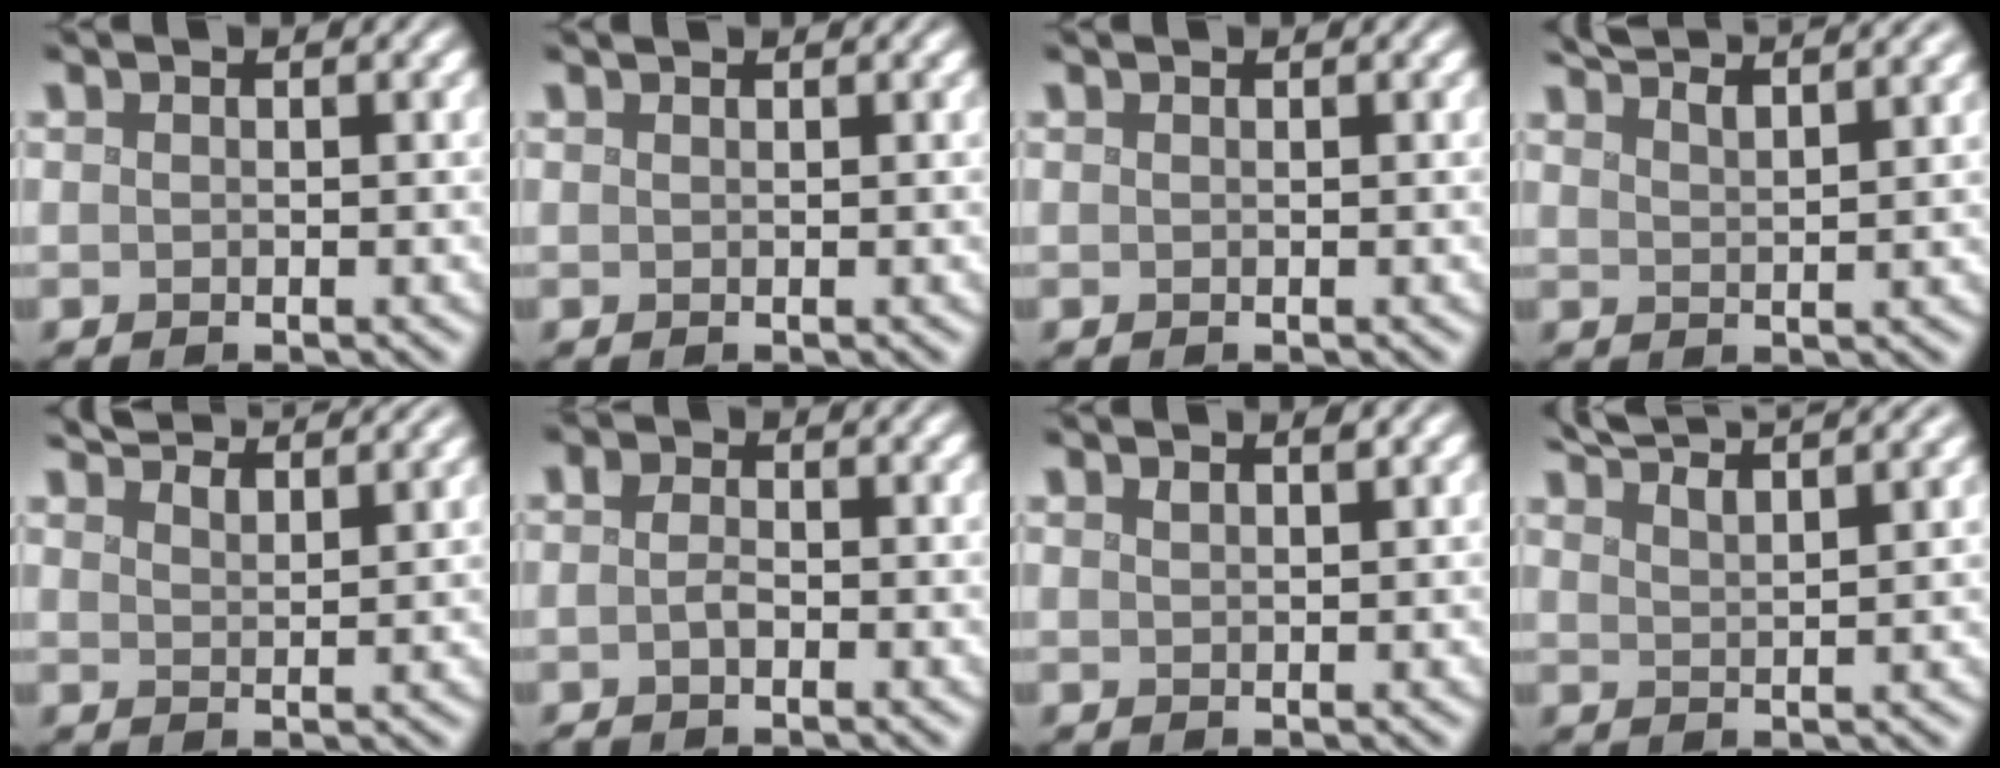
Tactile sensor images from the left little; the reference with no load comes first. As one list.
[{"total": 0.7, "force": [0.7, 0.1, 0.2], "torque": [-0.005, -0.001, 0.006]}, {"total": 0.0}, {"total": 6.9, "force": [5.8, 1.5, 3.3], "torque": [-0.028, 0.030, 0.056]}, {"total": 6.3, "force": [5.7, 1.2, 2.3], "torque": [-0.031, 0.017, 0.070]}, {"total": 1.2, "force": [-0.4, 0.7, 1.0], "torque": [-0.022, 0.003, -0.010]}, {"total": 0.9, "force": [0.7, 0.2, 0.5], "torque": [-0.011, 0.000, 0.013]}, {"total": 7.8, "force": [6.7, 1.6, 3.7], "torque": [-0.040, 0.032, 0.066]}]